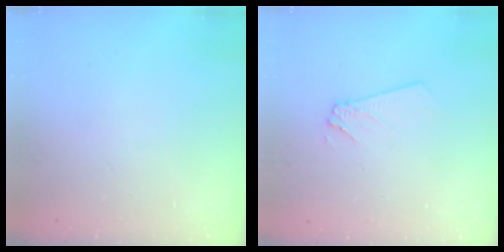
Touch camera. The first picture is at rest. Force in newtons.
{"total": 2.4, "press": 2.4, "slide": 0.2}